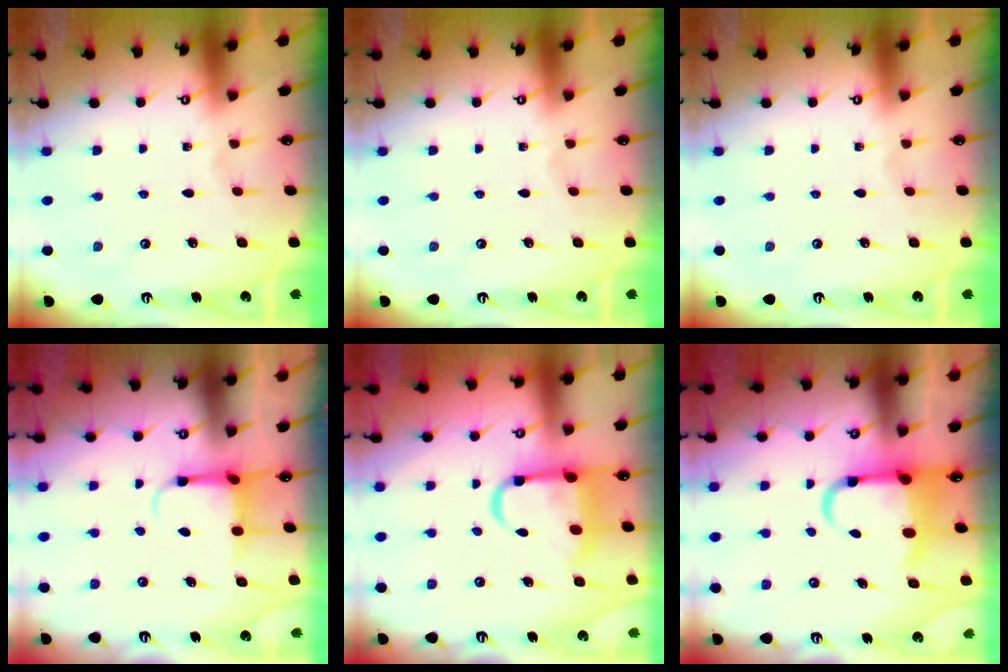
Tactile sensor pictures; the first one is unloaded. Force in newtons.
{"total": 0.0}
{"total": 0.0}
{"total": 4.2, "press": 4.1, "slide": 1.1}
{"total": 11.6, "press": 11.5, "slide": 1.4}
{"total": 7.0, "press": 6.8, "slide": 1.5}